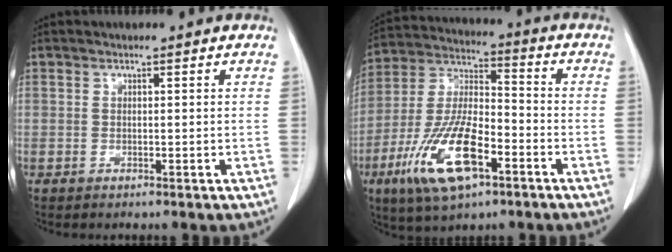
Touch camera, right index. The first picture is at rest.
{"total": 15.5, "force": [-6.9, 5.4, 12.8], "torque": [-0.265, -0.002, -0.123]}